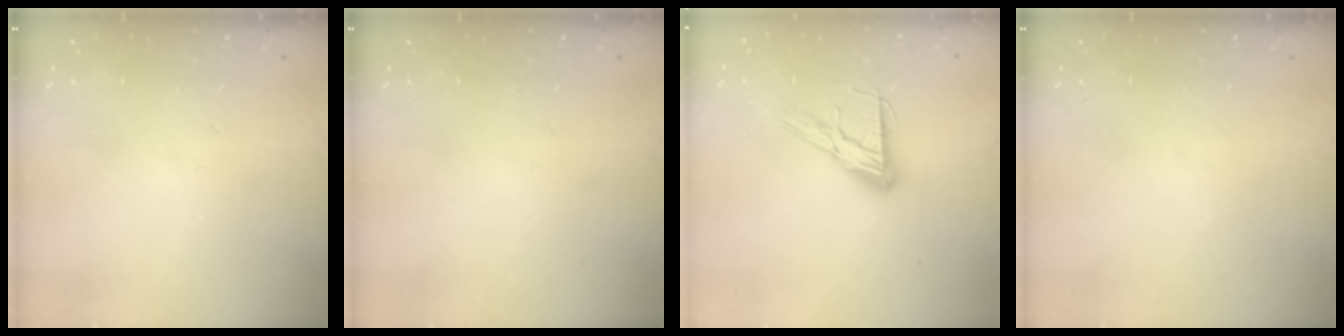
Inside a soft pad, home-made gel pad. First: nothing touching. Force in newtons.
{"total": 0.0}
{"total": 12.3, "press": 12.3, "slide": 1.0}
{"total": 0.0}